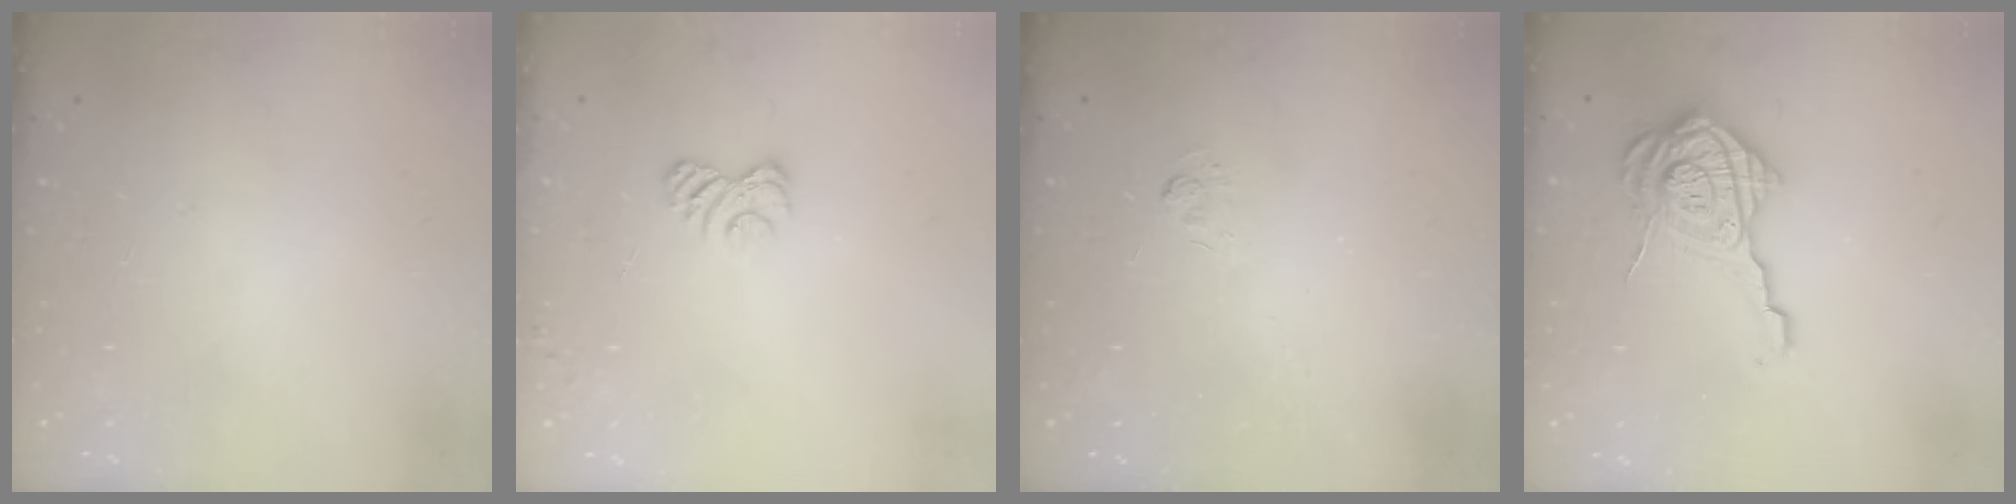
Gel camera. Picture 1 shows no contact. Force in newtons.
{"total": 2.8, "press": 2.5, "slide": 1.3}
{"total": 2.1, "press": 1.5, "slide": 1.4}
{"total": 15.8, "press": 15.7, "slide": 1.1}